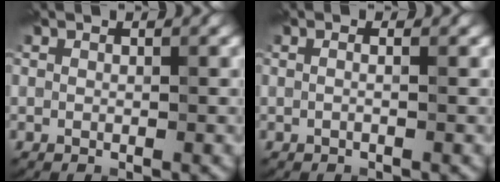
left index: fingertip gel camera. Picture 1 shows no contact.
{"total": 1.3, "force": [0.4, 0.7, 1.1], "torque": [0.002, -0.008, -0.020]}